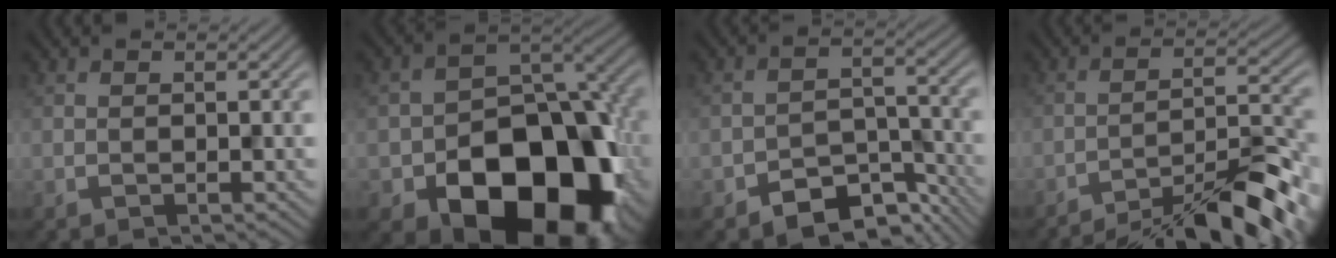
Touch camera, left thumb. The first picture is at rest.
{"total": 20.2, "force": [-8.9, 13.2, 12.3], "torque": [-0.180, -0.039, -0.128]}
{"total": 6.4, "force": [-4.9, 3.1, 2.8], "torque": [-0.041, -0.001, -0.087]}
{"total": 11.3, "force": [-9.3, 1.6, 6.3], "torque": [-0.099, 0.006, -0.135]}